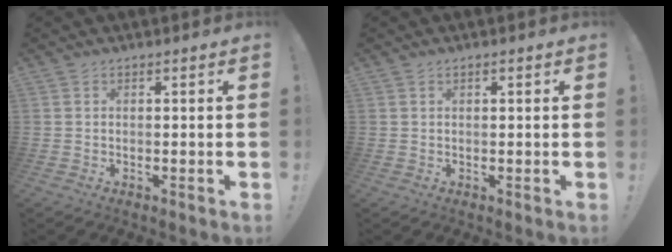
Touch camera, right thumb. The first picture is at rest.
{"total": 0.6, "force": [0.3, 0.3, 0.4], "torque": [-0.009, 0.003, 0.006]}